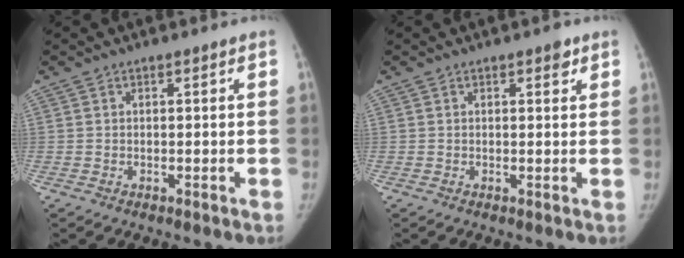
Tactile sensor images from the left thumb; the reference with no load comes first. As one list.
[{"total": 1.8, "force": [1.1, 0.8, 1.2], "torque": [-0.007, -0.004, 0.012]}]